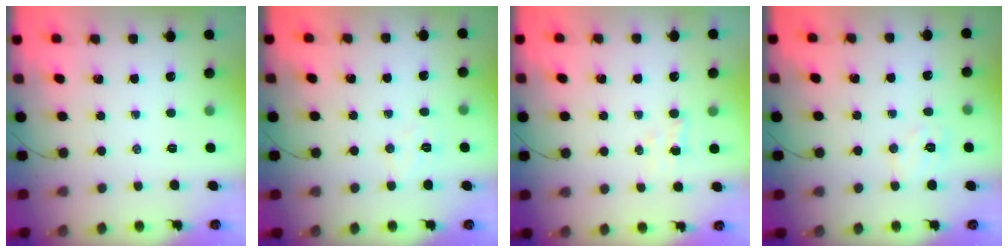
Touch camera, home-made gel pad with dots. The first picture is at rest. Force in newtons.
{"total": 5.1, "press": 5.0, "slide": 1.0}
{"total": 2.5, "press": 2.3, "slide": 0.8}
{"total": 5.9, "press": 5.8, "slide": 1.1}